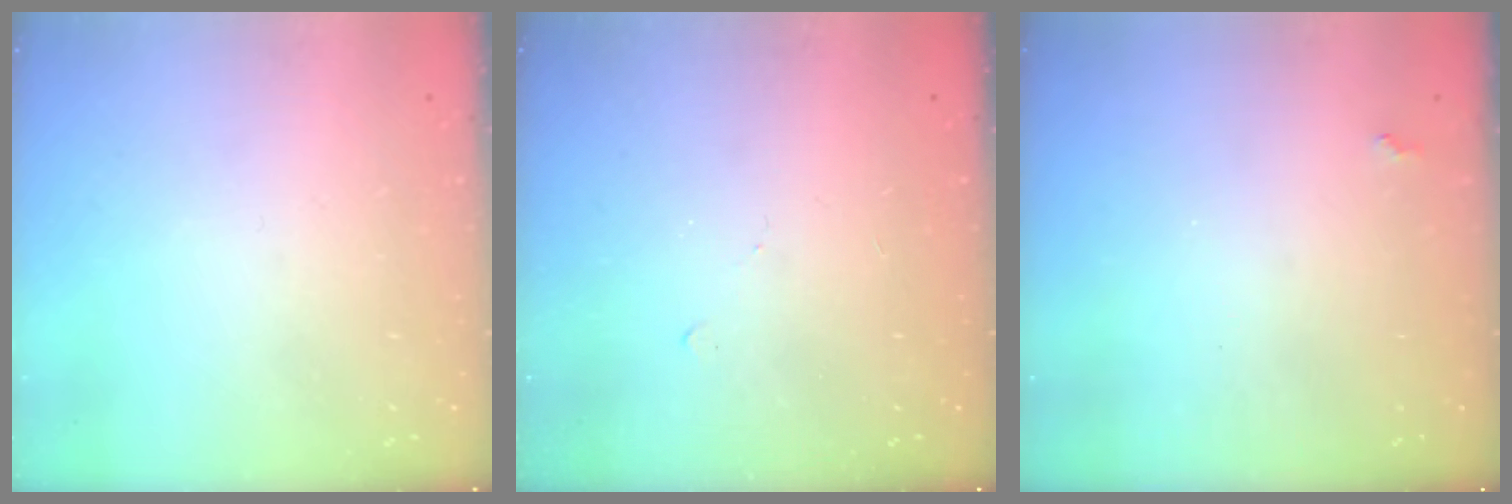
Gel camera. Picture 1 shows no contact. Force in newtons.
{"total": 5.0, "press": 4.9, "slide": 0.7}
{"total": 2.0, "press": 2.0, "slide": 0.5}